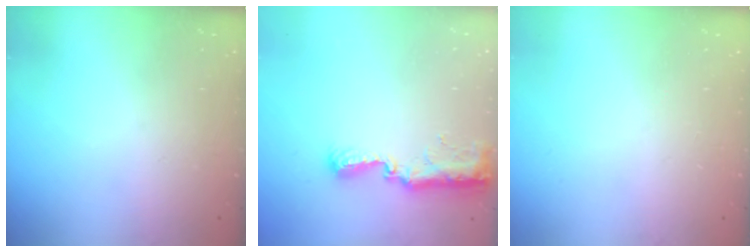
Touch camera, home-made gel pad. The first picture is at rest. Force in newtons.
{"total": 8.9, "press": 8.9, "slide": 0.8}
{"total": 0.0}